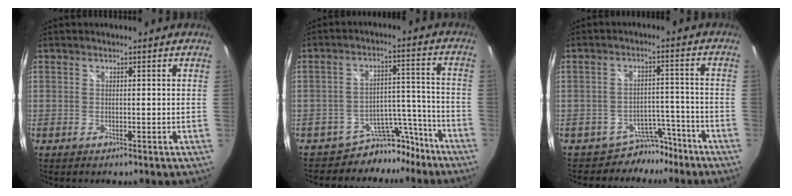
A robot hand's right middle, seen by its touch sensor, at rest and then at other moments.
{"total": 9.2, "force": [-7.9, 4.7, 0.6], "torque": [0.000, 0.046, -0.112]}
{"total": 6.0, "force": [-5.0, 3.4, -0.1], "torque": [0.005, 0.027, -0.074]}